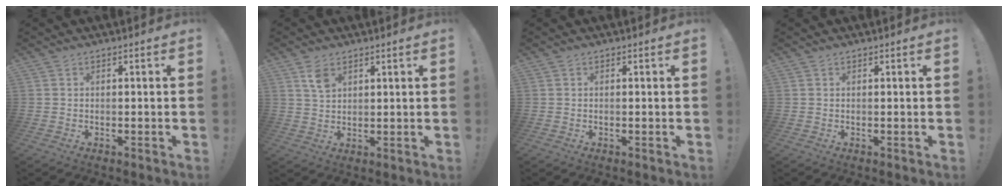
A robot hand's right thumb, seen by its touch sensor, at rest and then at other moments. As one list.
[{"total": 4.7, "force": [2.6, 2.7, 2.9], "torque": [-0.042, -0.010, 0.047]}, {"total": 0.0}, {"total": 0.0}]